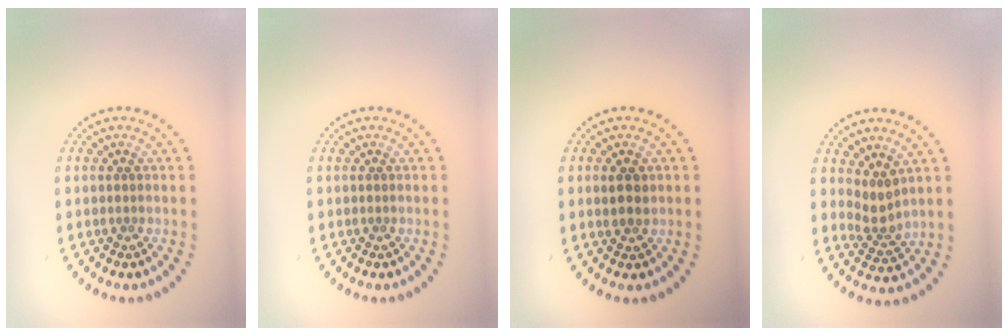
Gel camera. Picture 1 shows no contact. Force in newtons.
{"total": 0.0}
{"total": 1.8, "press": 1.7, "slide": 0.4}
{"total": 2.2, "press": 1.6, "slide": 1.6}